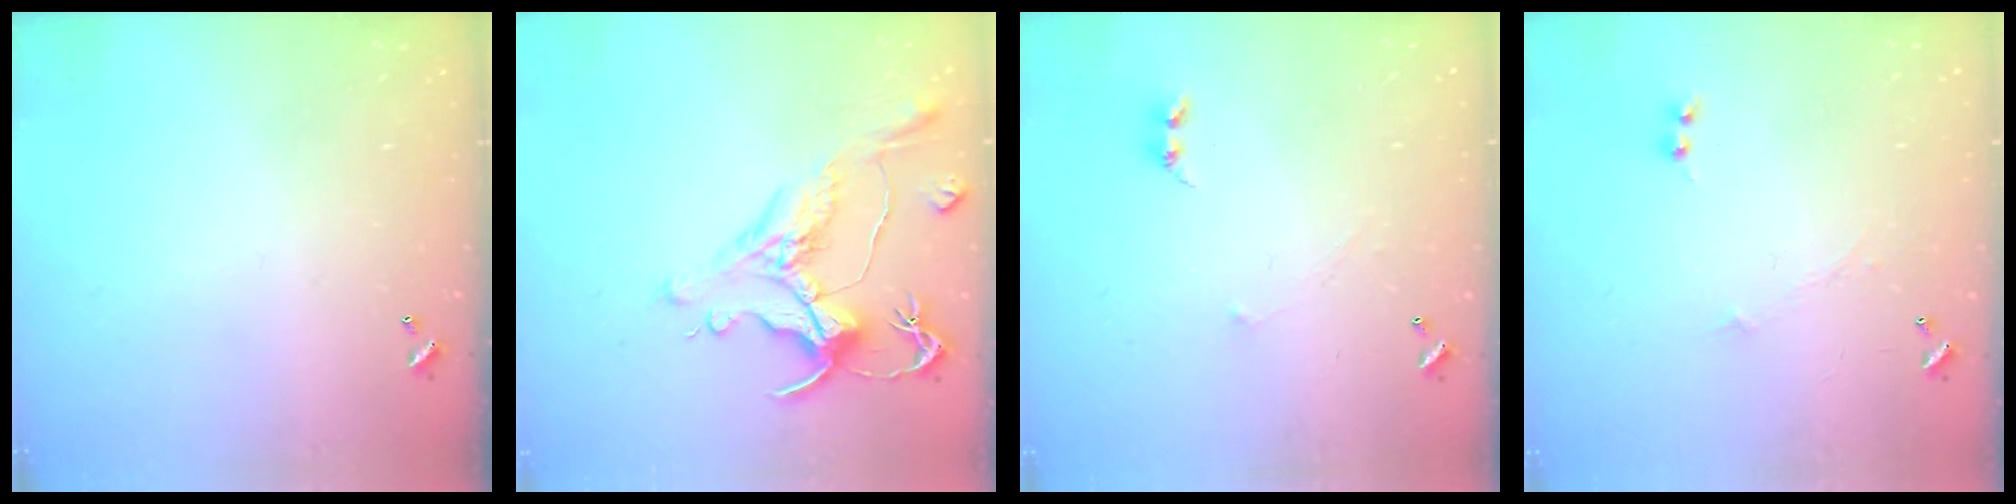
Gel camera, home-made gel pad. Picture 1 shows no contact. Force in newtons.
{"total": 1.7, "press": 0.9, "slide": 1.4}
{"total": 1.7, "press": 1.6, "slide": 0.4}
{"total": 0.0}